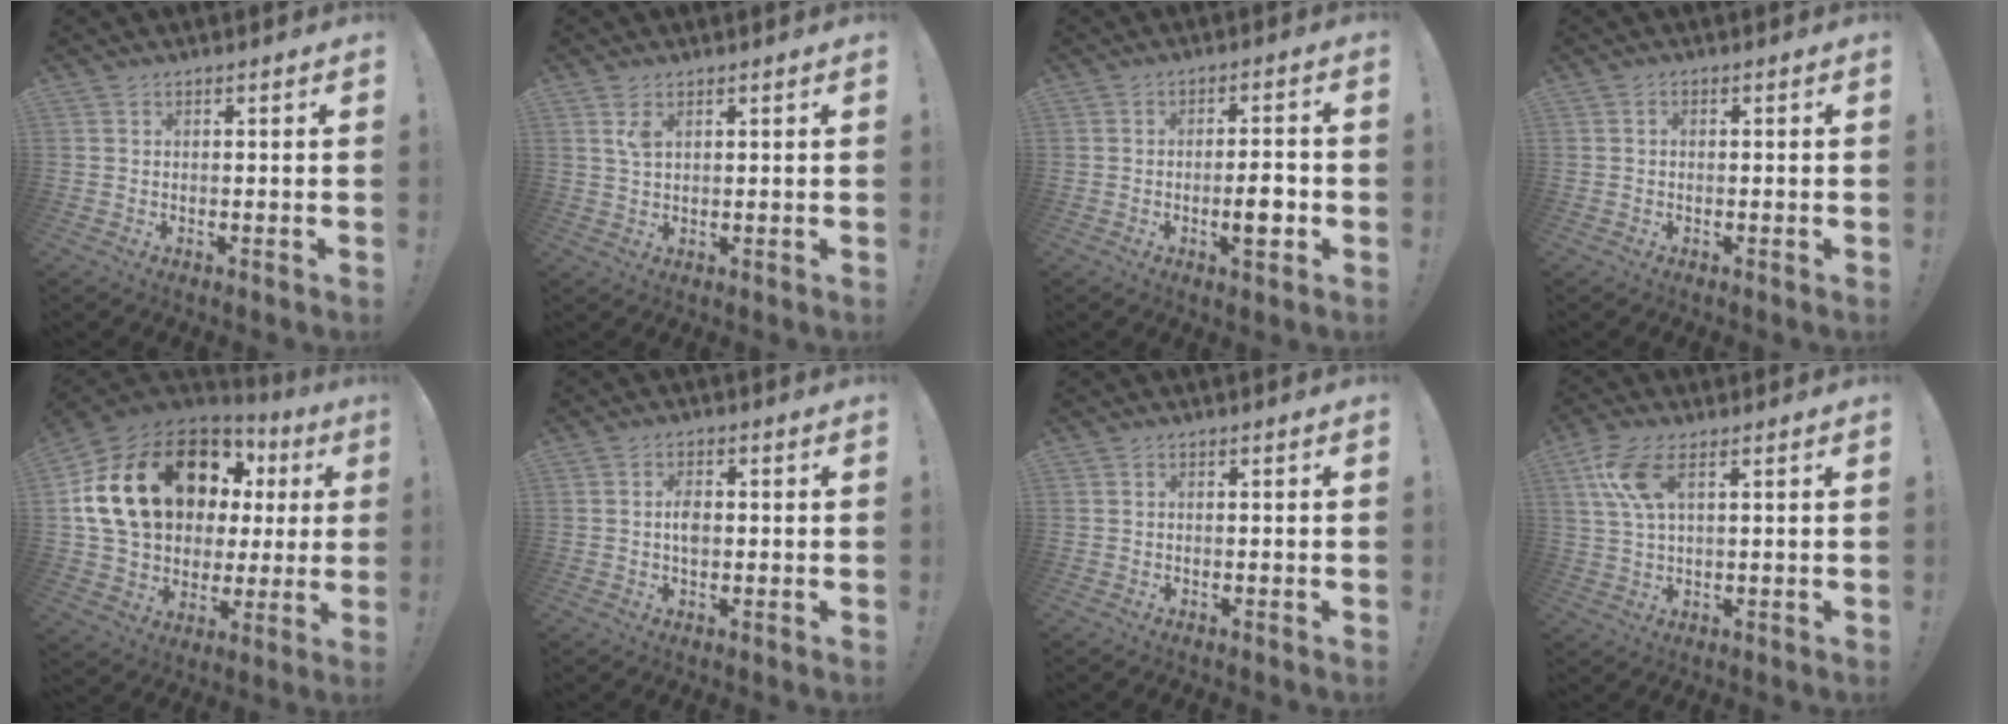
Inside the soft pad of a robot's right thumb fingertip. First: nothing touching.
{"total": 3.2, "force": [1.6, 1.5, 2.4], "torque": [-0.039, -0.004, 0.025]}
{"total": 6.7, "force": [-2.0, 2.2, 6.0], "torque": [-0.074, 0.007, -0.032]}
{"total": 2.5, "force": [-1.4, 1.8, 1.0], "torque": [-0.020, 0.009, -0.029]}
{"total": 24.1, "force": [9.2, 15.6, 16.0], "torque": [-0.281, -0.035, 0.201]}
{"total": 3.7, "force": [-0.2, 2.3, 2.9], "torque": [-0.046, 0.005, -0.006]}
{"total": 0.0}
{"total": 9.0, "force": [3.5, 3.7, 7.4], "torque": [-0.146, 0.003, 0.069]}